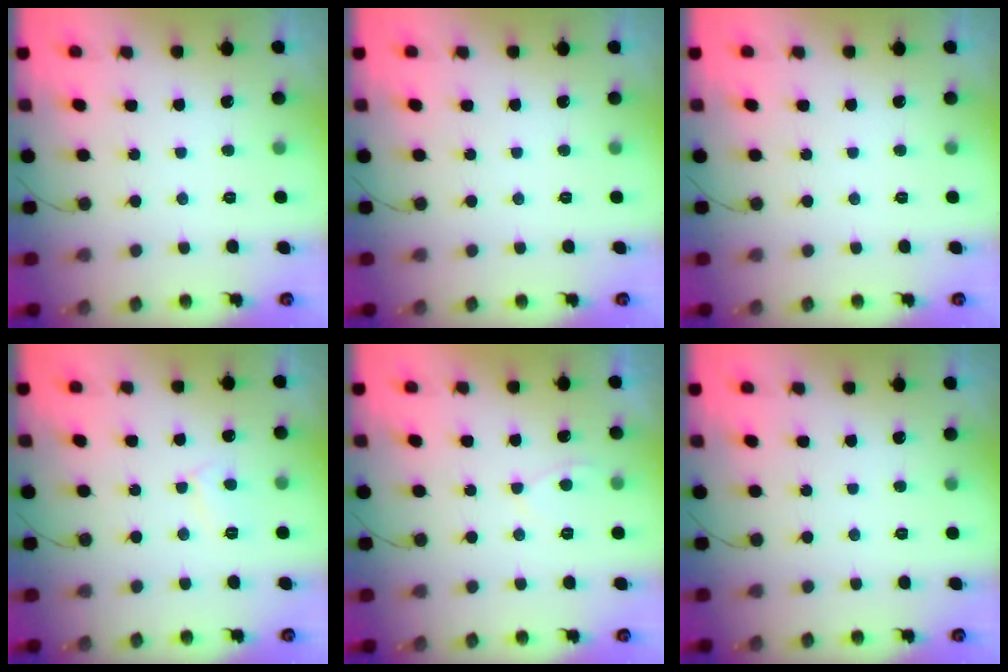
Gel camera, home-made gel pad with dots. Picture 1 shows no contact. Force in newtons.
{"total": 0.0}
{"total": 0.0}
{"total": 4.2, "press": 4.1, "slide": 0.4}
{"total": 3.5, "press": 3.4, "slide": 0.5}
{"total": 0.0}